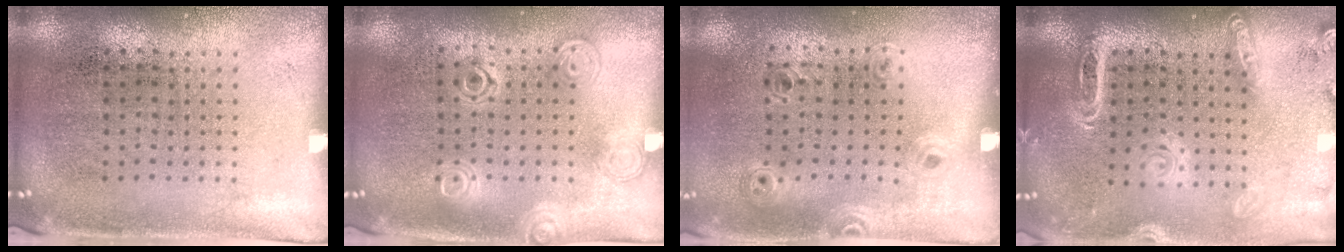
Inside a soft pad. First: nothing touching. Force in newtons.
{"total": 1.2, "press": 1.2, "slide": 0.3}
{"total": 0.9, "press": 0.8, "slide": 0.3}
{"total": 1.9, "press": 1.8, "slide": 0.7}